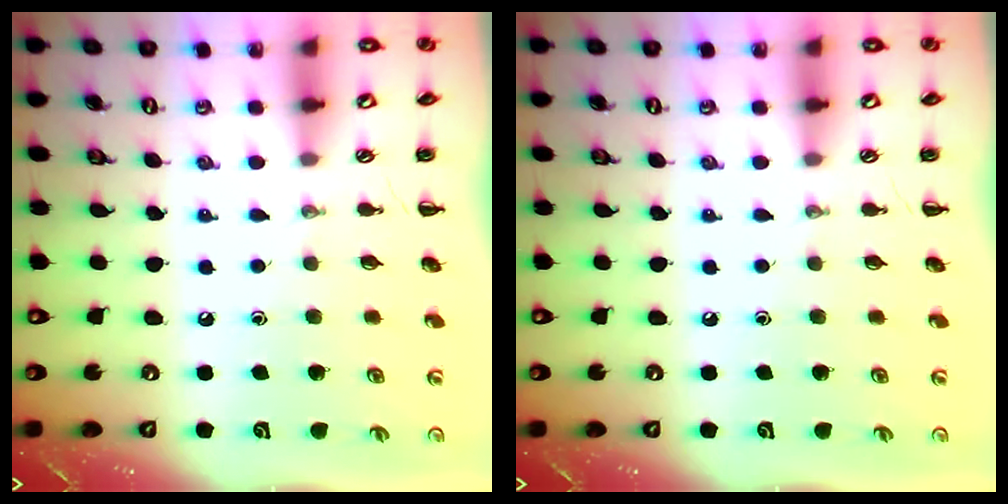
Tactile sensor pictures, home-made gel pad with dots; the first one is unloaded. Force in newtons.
{"total": 0.0}